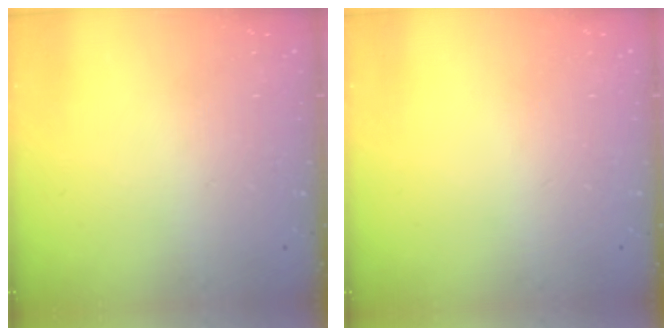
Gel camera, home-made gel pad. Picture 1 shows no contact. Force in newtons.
{"total": 0.0}